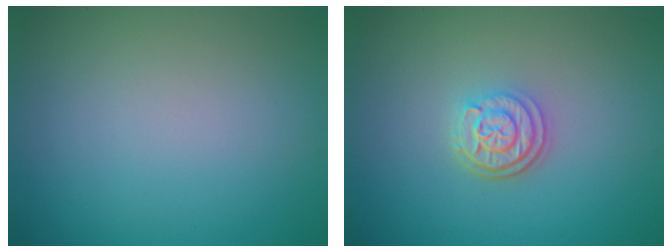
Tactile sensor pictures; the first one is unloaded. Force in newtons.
{"total": 3.0, "press": 2.4, "slide": 1.8}